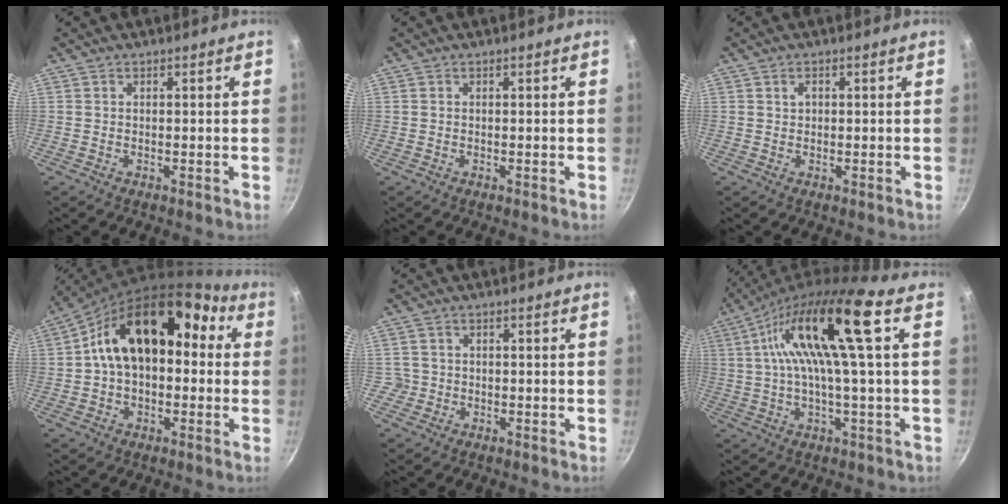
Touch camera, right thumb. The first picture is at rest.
{"total": 0.0}
{"total": 1.1, "force": [0.5, 0.8, 0.5], "torque": [-0.004, -0.001, 0.007]}
{"total": 17.7, "force": [2.2, 11.8, 13.0], "torque": [-0.169, 0.055, 0.016]}
{"total": 1.8, "force": [-0.4, 1.8, -0.1], "torque": [0.015, 0.013, -0.001]}
{"total": 14.1, "force": [3.8, 1.5, 13.5], "torque": [-0.246, 0.009, 0.068]}